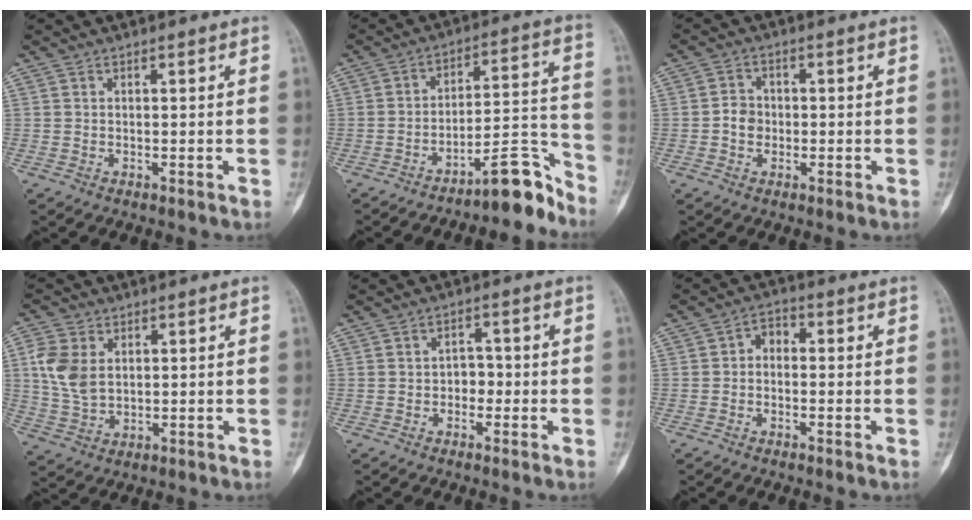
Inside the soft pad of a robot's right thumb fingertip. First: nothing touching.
{"total": 11.2, "force": [-9.1, 2.7, 6.0], "torque": [-0.051, 0.115, -0.146]}
{"total": 3.5, "force": [-0.6, 3.1, 1.6], "torque": [-0.013, 0.010, -0.018]}
{"total": 8.1, "force": [1.9, 5.5, 5.6], "torque": [-0.111, -0.002, 0.043]}
{"total": 2.9, "force": [-0.8, 2.3, 1.6], "torque": [0.001, 0.013, -0.021]}
{"total": 3.4, "force": [-0.3, 2.5, 2.3], "torque": [-0.022, 0.017, -0.019]}